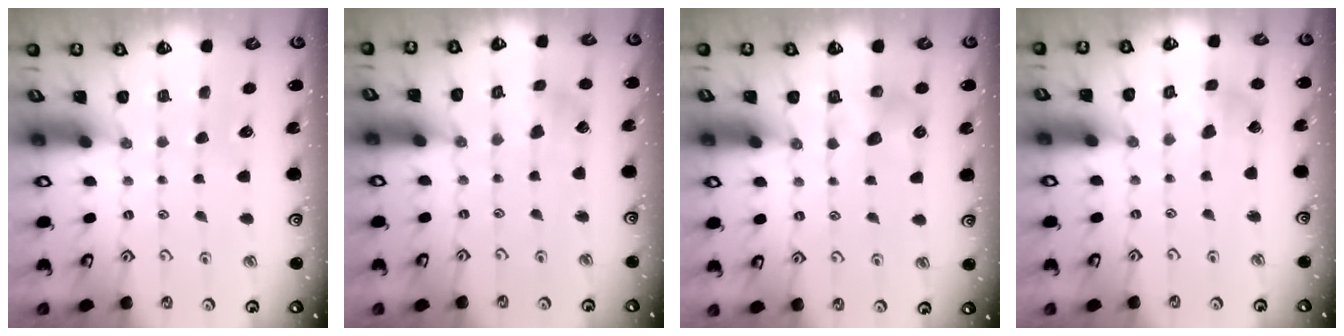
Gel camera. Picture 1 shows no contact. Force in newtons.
{"total": 2.4, "press": 2.4, "slide": 0.2}
{"total": 5.3, "press": 5.3, "slide": 0.4}
{"total": 2.5, "press": 2.5, "slide": 0.3}